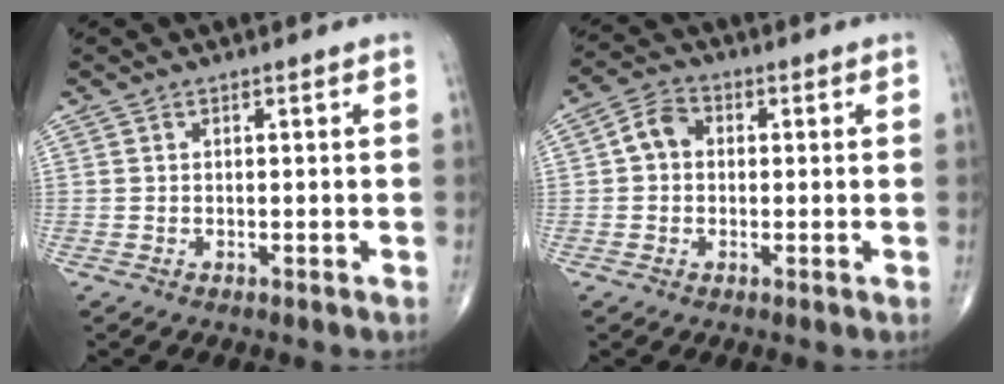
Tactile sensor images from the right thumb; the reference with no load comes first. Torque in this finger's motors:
{"motor_torque": [-0.46, 0.19, 0.14, -0.03, 0.06]}